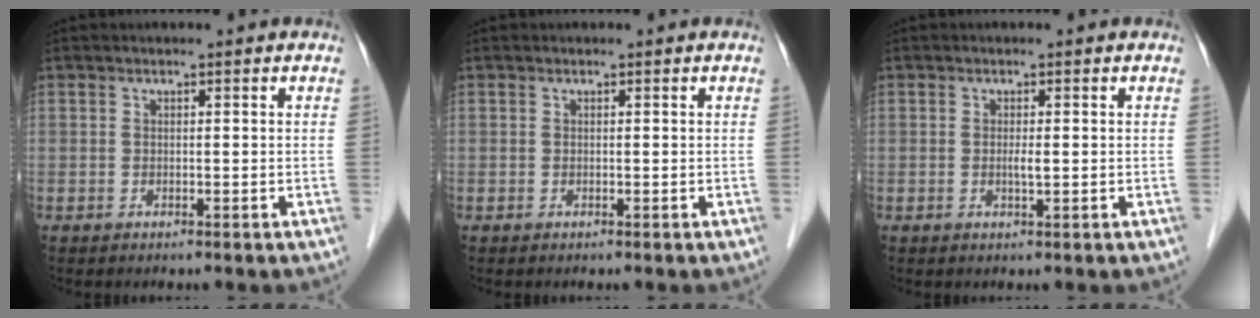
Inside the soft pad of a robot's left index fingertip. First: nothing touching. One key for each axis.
{"total": 0.0}
{"total": 1.2, "fx": -0.2, "fy": 0.1, "fz": 1.2, "tx": -0.026, "ty": -0.003, "tz": -0.003}